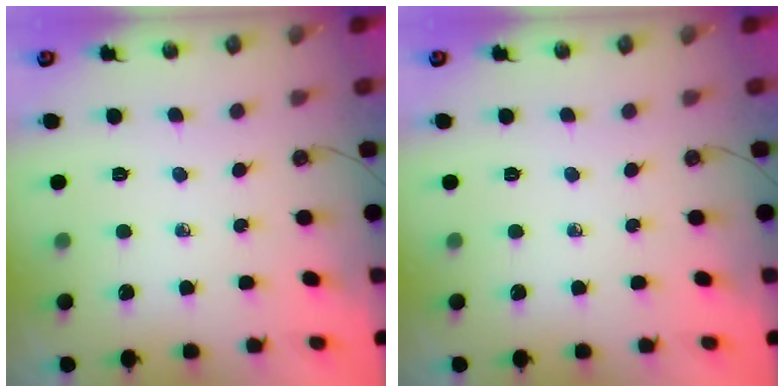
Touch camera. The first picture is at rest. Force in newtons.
{"total": 0.0}